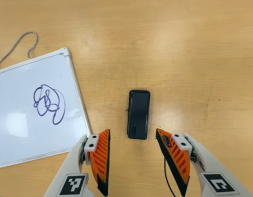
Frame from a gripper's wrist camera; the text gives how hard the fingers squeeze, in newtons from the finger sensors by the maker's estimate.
{"total": 0.0}